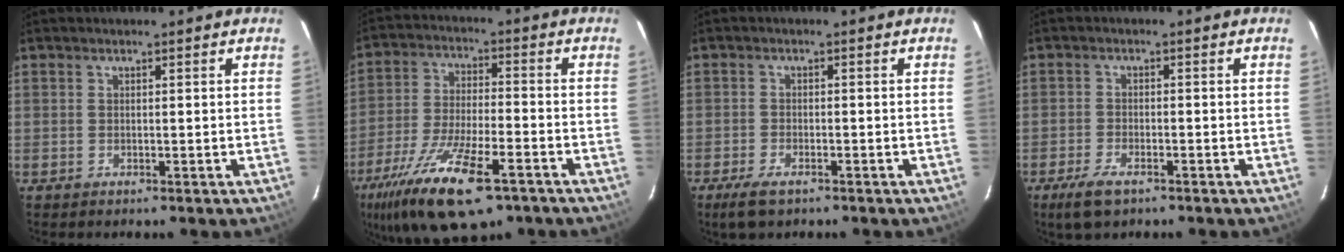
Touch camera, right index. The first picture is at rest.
{"total": 18.4, "force": [-11.4, 6.1, 13.1], "torque": [-0.264, -0.044, -0.200]}
{"total": 4.4, "force": [-3.1, 1.7, 2.5], "torque": [-0.067, -0.011, -0.057]}
{"total": 5.3, "force": [-3.6, 2.1, 3.2], "torque": [-0.086, -0.011, -0.067]}